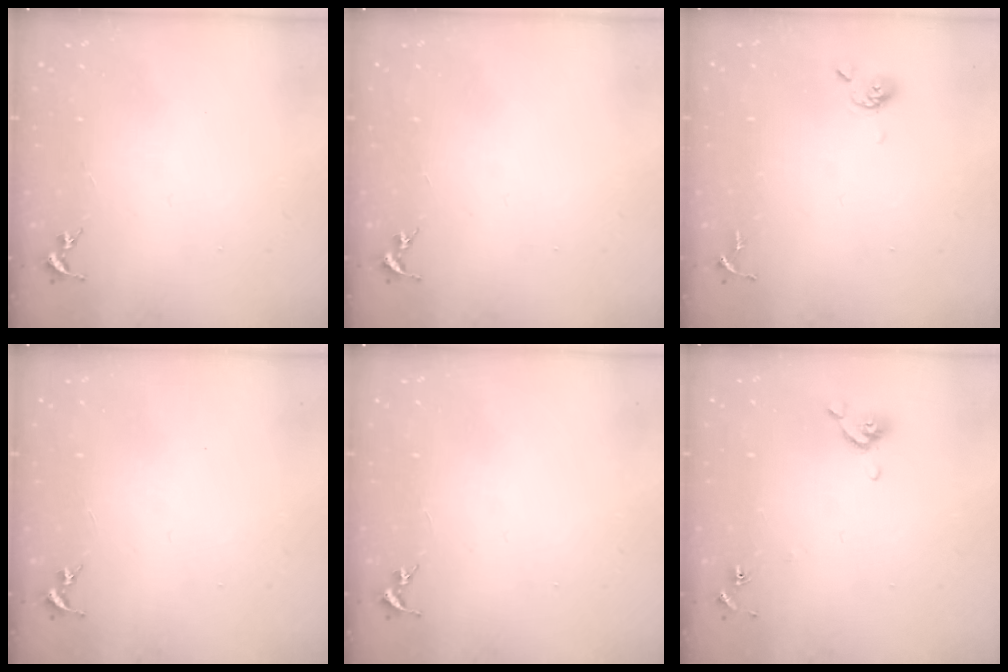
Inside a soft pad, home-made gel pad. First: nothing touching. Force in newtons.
{"total": 0.0}
{"total": 4.4, "press": 4.3, "slide": 0.8}
{"total": 0.0}
{"total": 0.0}
{"total": 5.8, "press": 5.6, "slide": 1.7}